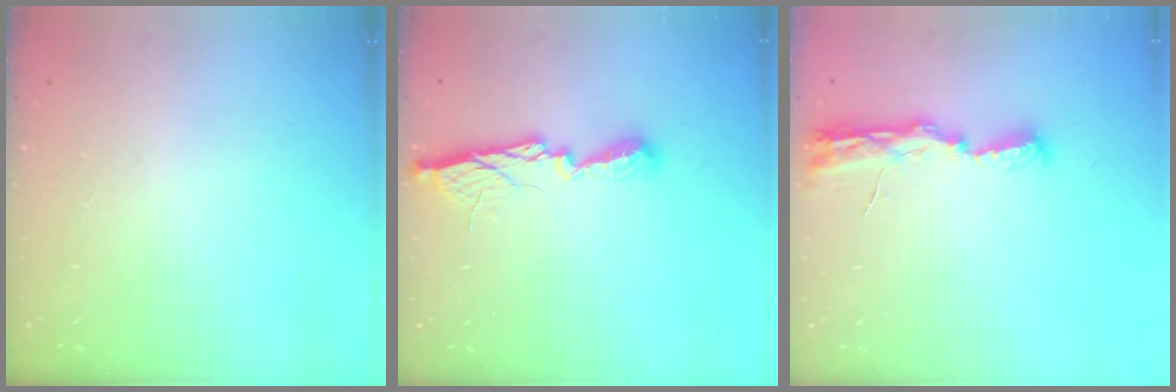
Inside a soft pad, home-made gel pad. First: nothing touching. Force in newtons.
{"total": 10.7, "press": 10.7, "slide": 0.3}
{"total": 8.1, "press": 8.1, "slide": 0.8}